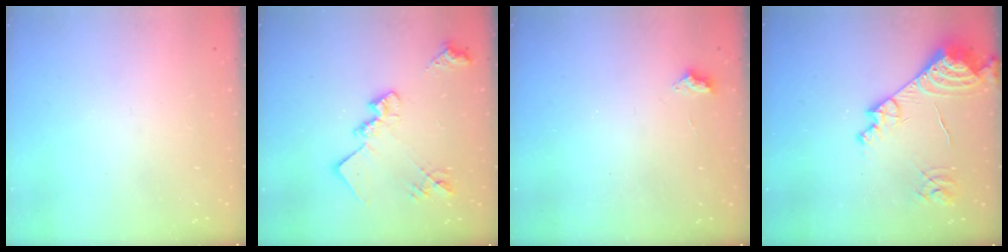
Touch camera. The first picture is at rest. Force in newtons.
{"total": 17.8, "press": 17.7, "slide": 0.9}
{"total": 2.4, "press": 2.4, "slide": 0.4}
{"total": 16.1, "press": 16.0, "slide": 1.8}